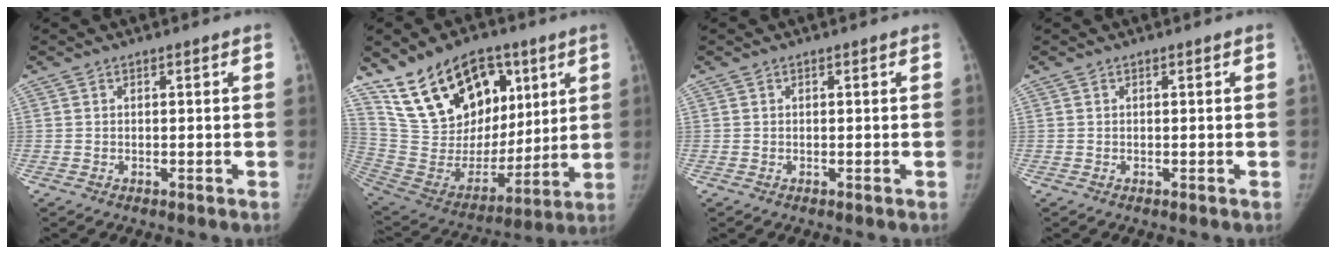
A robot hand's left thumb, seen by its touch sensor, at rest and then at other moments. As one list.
[{"total": 24.1, "force": [12.7, 14.9, 14.1], "torque": [-0.208, -0.033, 0.241]}, {"total": 0.0}, {"total": 0.0}]